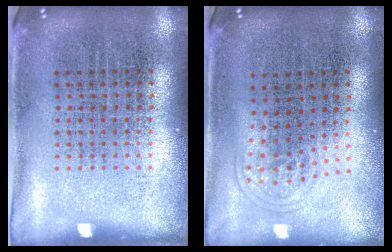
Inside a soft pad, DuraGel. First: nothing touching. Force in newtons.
{"total": 1.0, "press": 0.6, "slide": 0.7}